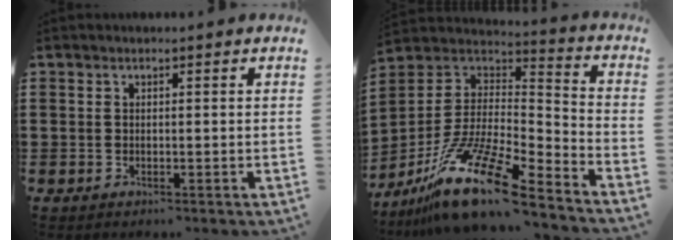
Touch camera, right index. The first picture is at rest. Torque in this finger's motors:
{"motor_torque": [2.14, 0.00, 1.05, 0.21]}